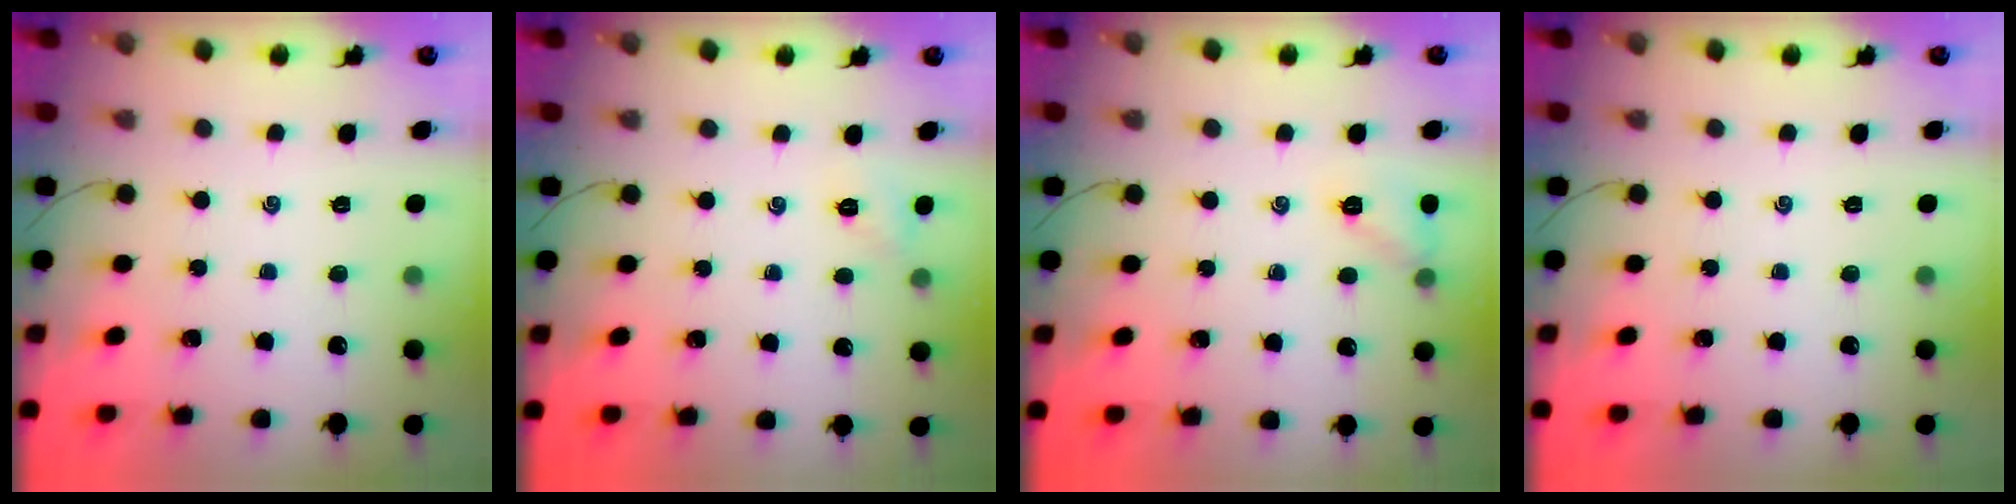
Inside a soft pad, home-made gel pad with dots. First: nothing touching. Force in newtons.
{"total": 2.6, "press": 2.6, "slide": 0.6}
{"total": 7.4, "press": 7.3, "slide": 1.3}
{"total": 0.0}